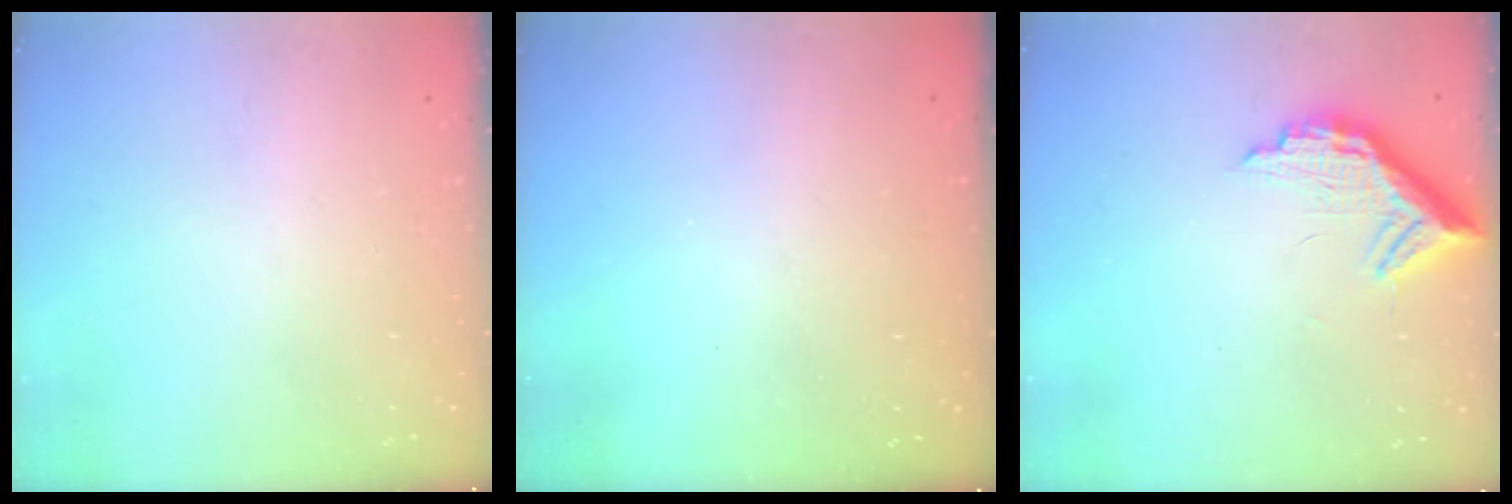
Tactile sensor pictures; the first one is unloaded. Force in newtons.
{"total": 2.9, "press": 2.9, "slide": 0.3}
{"total": 11.2, "press": 11.2, "slide": 0.9}